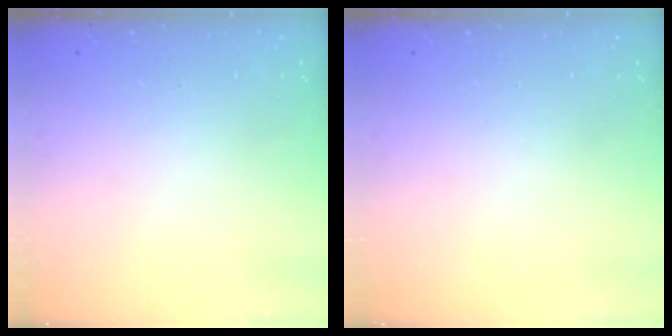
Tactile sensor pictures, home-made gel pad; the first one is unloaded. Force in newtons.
{"total": 0.0}